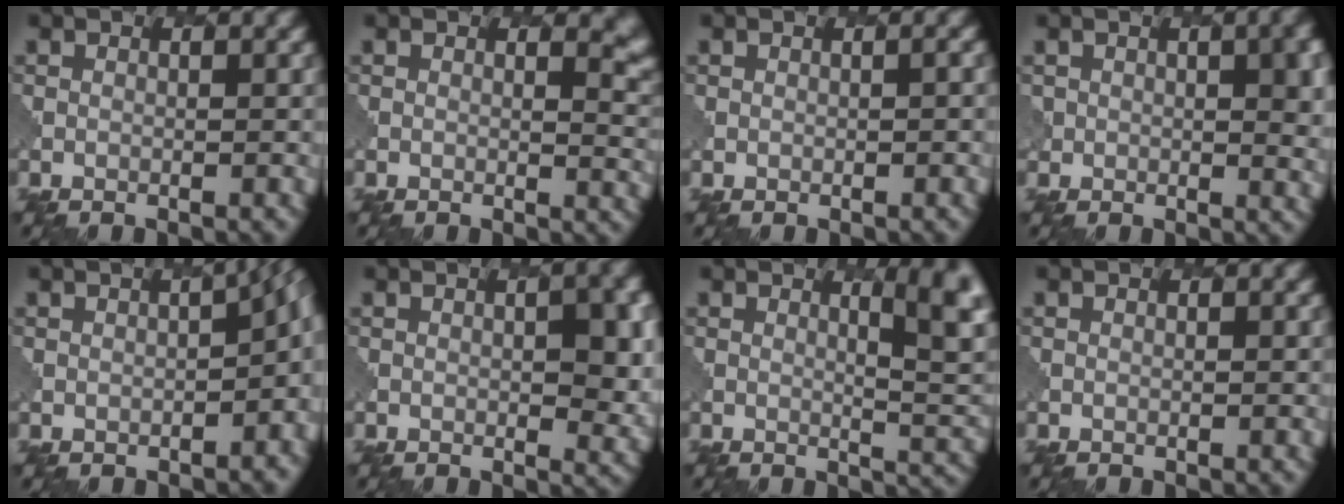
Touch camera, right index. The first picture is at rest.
{"total": 3.5, "force": [1.5, 1.6, 2.7], "torque": [-0.021, -0.009, 0.021]}
{"total": 0.6, "force": [0.0, 0.5, 0.2], "torque": [-0.002, -0.005, 0.004]}
{"total": 5.8, "force": [1.5, 3.2, 4.6], "torque": [-0.065, -0.007, 0.025]}
{"total": 4.8, "force": [-1.0, 2.6, 3.9], "torque": [-0.031, 0.003, -0.013]}
{"total": 4.7, "force": [0.7, 1.6, 4.4], "torque": [-0.055, -0.002, 0.012]}
{"total": 6.0, "force": [2.2, 1.9, 5.2], "torque": [-0.047, -0.007, 0.034]}
{"total": 0.0}